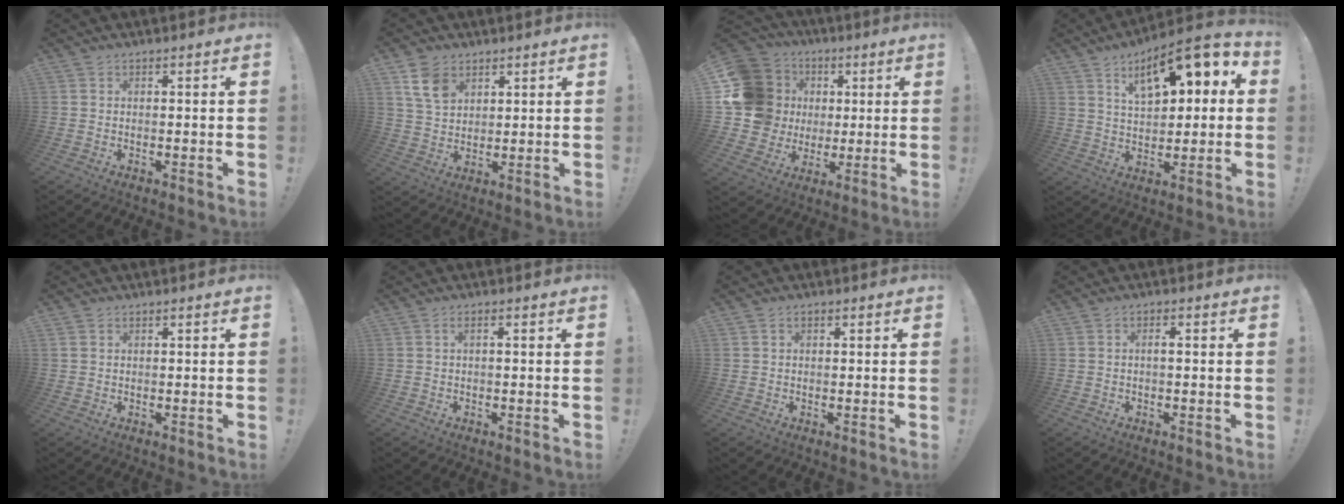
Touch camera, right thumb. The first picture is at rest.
{"total": 8.5, "force": [4.8, 5.6, 4.4], "torque": [-0.067, -0.016, 0.093]}
{"total": 18.7, "force": [3.0, 16.6, 8.1], "torque": [-0.156, 0.000, 0.090]}
{"total": 15.4, "force": [7.4, 7.1, 11.4], "torque": [-0.166, -0.037, 0.124]}
{"total": 1.1, "force": [0.6, 0.8, 0.4], "torque": [-0.010, 0.004, 0.011]}
{"total": 1.2, "force": [-0.1, 0.1, 1.2], "torque": [-0.032, 0.005, -0.002]}
{"total": 0.7, "force": [0.2, 0.6, 0.4], "torque": [-0.010, 0.004, 0.004]}
{"total": 1.5, "force": [-0.4, 0.2, 1.4], "torque": [-0.030, 0.005, -0.008]}